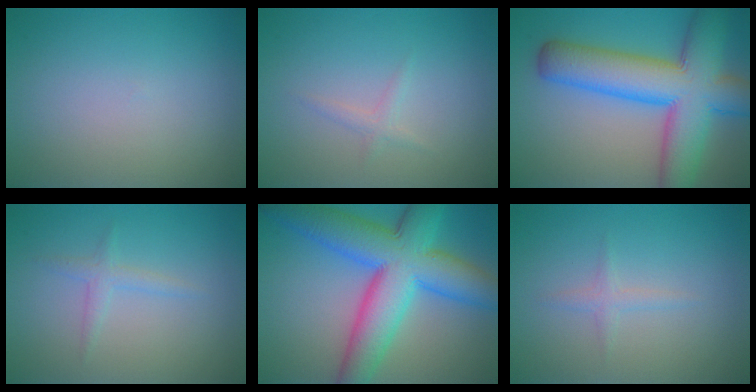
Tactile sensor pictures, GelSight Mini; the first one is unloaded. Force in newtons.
{"total": 1.0, "press": 1.0, "slide": 0.1}
{"total": 11.8, "press": 11.7, "slide": 0.6}
{"total": 0.7, "press": 0.6, "slide": 0.1}
{"total": 11.5, "press": 11.5, "slide": 0.3}
{"total": 1.1, "press": 1.1, "slide": 0.1}